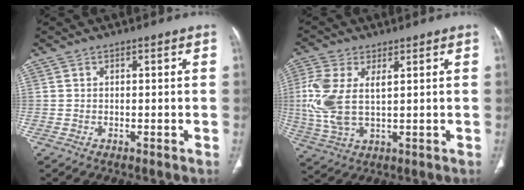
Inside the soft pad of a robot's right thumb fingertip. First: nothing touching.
{"total": 10.7, "force": [1.8, 5.4, 9.0], "torque": [-0.226, 0.000, 0.043]}